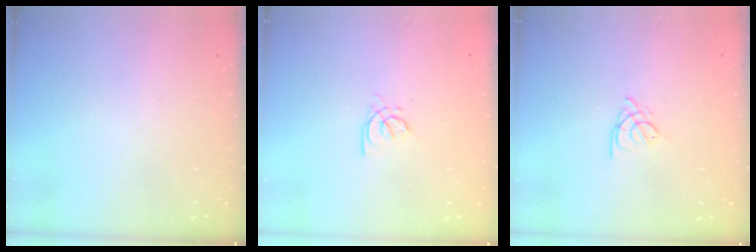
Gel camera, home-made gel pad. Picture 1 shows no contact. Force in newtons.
{"total": 2.4, "press": 2.4, "slide": 0.6}
{"total": 2.7, "press": 2.6, "slide": 0.5}